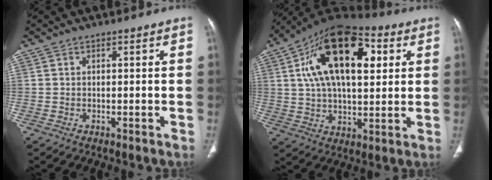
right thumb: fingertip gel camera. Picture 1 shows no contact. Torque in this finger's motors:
{"motor_torque": [0.00, 5.01, 2.27, 0.50, 0.47]}